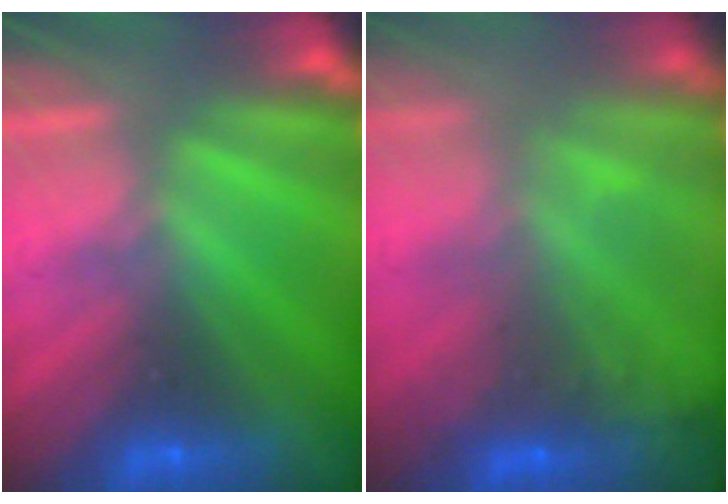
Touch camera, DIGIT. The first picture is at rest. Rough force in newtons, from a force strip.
{"total": 9.6}